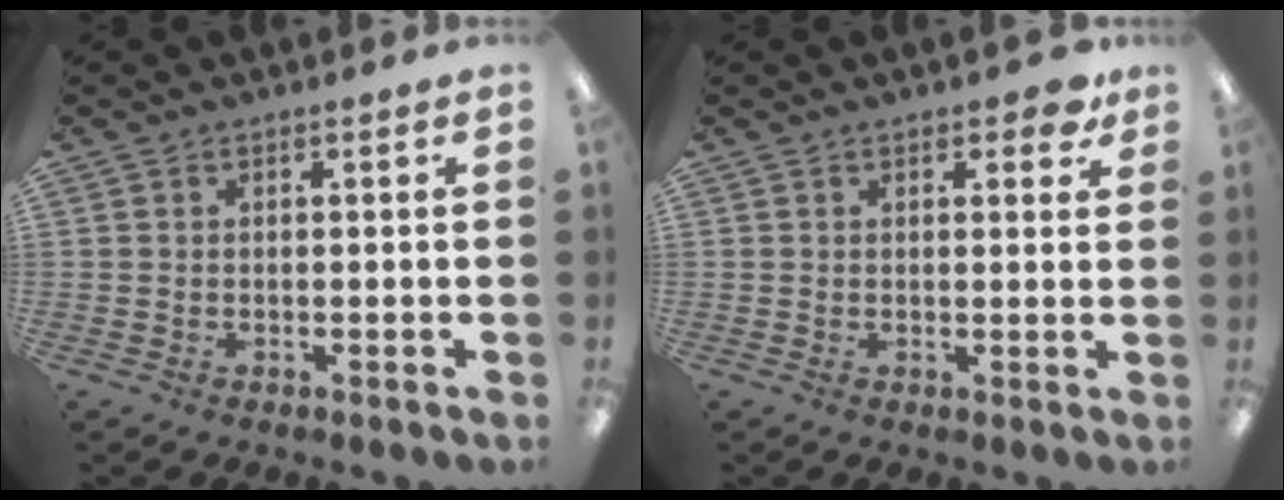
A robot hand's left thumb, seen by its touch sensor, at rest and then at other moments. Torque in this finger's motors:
{"motor_torque": [-0.30, -0.13, -0.22, 0.04, 0.06]}